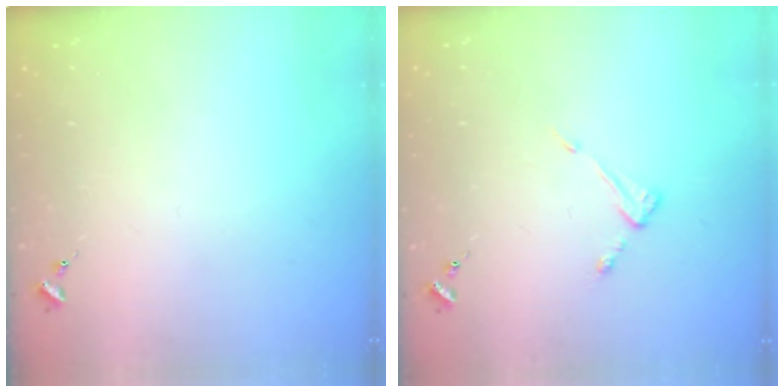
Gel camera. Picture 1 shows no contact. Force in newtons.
{"total": 4.4, "press": 4.4, "slide": 0.4}